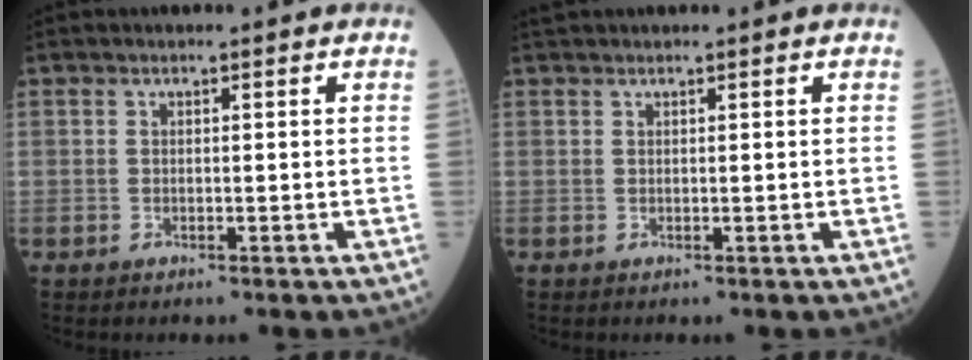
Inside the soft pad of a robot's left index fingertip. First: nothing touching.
{"total": 1.1, "force": [1.0, -0.1, 0.4], "torque": [-0.009, 0.021, 0.026]}